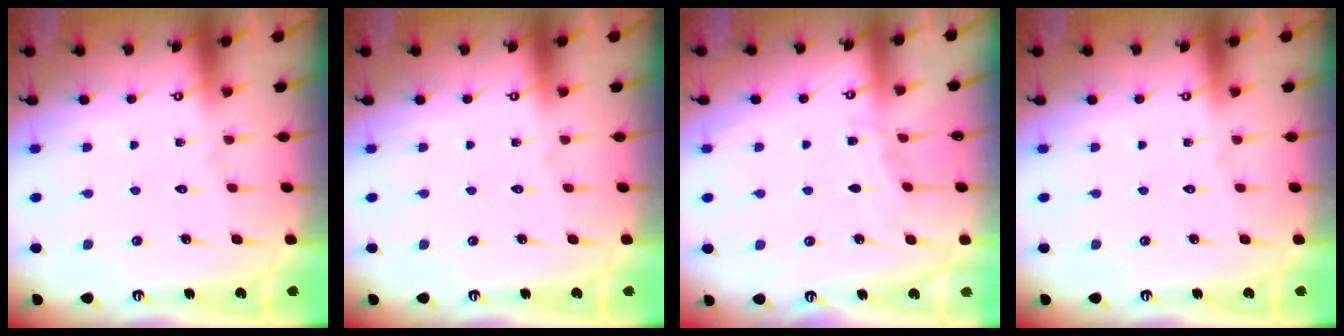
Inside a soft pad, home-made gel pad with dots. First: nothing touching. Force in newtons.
{"total": 0.0}
{"total": 4.0, "press": 4.0, "slide": 0.5}
{"total": 0.0}